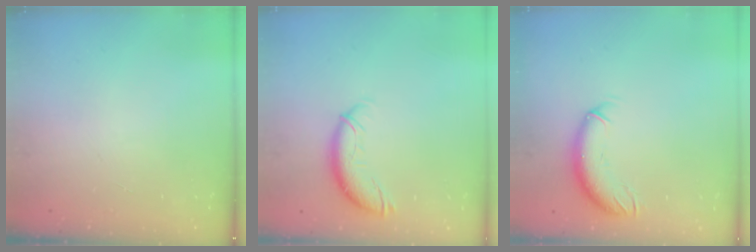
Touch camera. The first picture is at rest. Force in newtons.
{"total": 10.1, "press": 10.1, "slide": 0.3}
{"total": 9.2, "press": 9.0, "slide": 1.9}